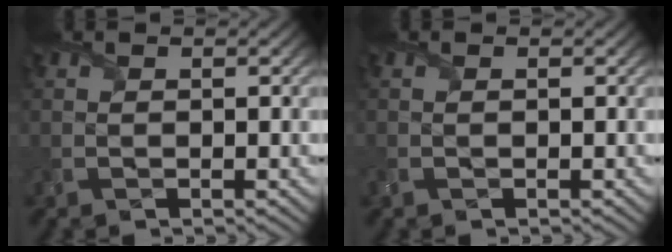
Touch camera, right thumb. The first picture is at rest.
{"total": 1.3, "force": [-0.1, 1.0, 0.8], "torque": [-0.025, -0.002, 0.001]}